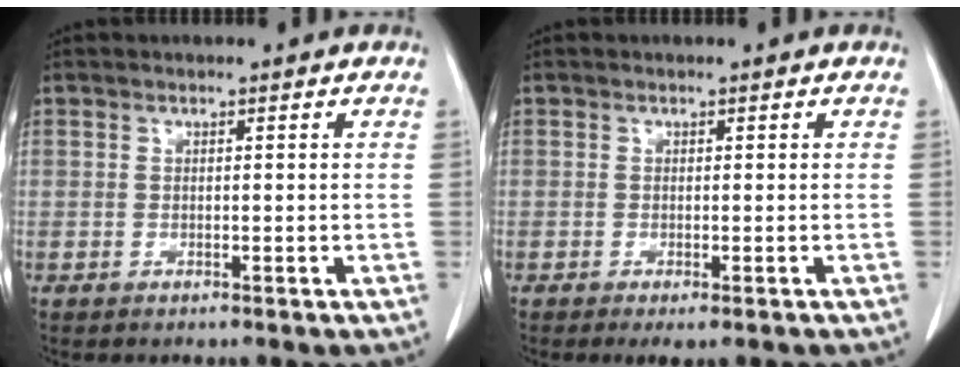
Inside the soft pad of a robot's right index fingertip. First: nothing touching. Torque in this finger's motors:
{"motor_torque": [0.28, -0.30, 0.14, 0.04]}